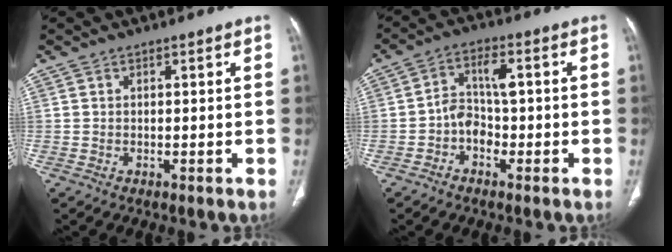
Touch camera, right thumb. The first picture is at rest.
{"total": 5.8, "force": [-1.6, 3.9, 3.9], "torque": [-0.064, 0.026, -0.037]}